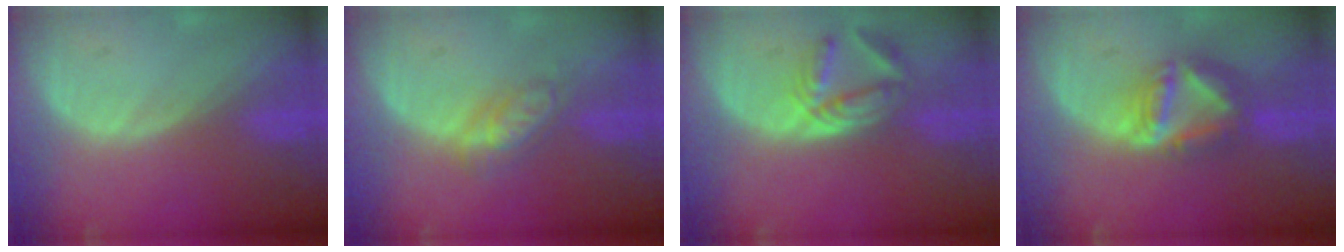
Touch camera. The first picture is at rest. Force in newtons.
{"total": 4.6, "press": 4.2, "slide": 2.0}
{"total": 5.6, "press": 5.3, "slide": 1.7}
{"total": 7.9, "press": 6.8, "slide": 4.0}